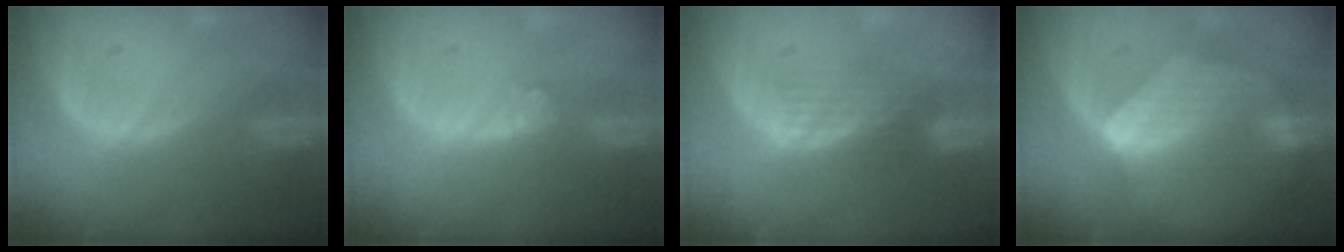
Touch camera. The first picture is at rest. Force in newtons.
{"total": 2.7, "press": 2.2, "slide": 1.5}
{"total": 4.4, "press": 3.7, "slide": 2.4}
{"total": 7.2, "press": 7.1, "slide": 1.2}